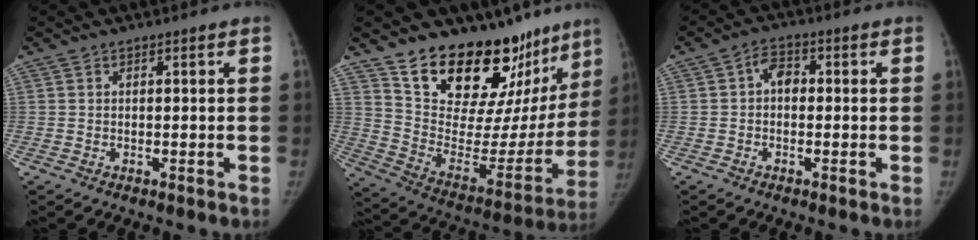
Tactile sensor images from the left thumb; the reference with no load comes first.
{"total": 27.2, "force": [21.3, 11.8, 12.1], "torque": [-0.138, -0.126, 0.320]}
{"total": 3.6, "force": [0.0, 2.5, 2.5], "torque": [-0.025, 0.012, -0.012]}